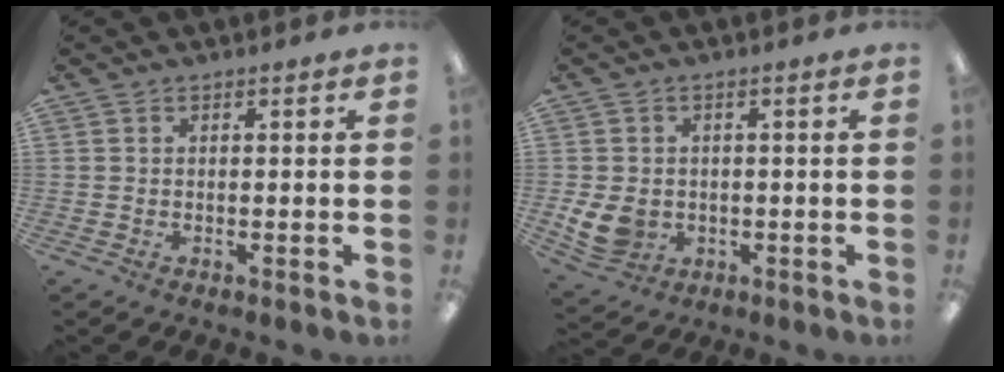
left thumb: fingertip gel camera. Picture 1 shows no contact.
{"total": 6.8, "force": [-0.9, 5.6, 3.7], "torque": [-0.091, 0.002, -0.015]}